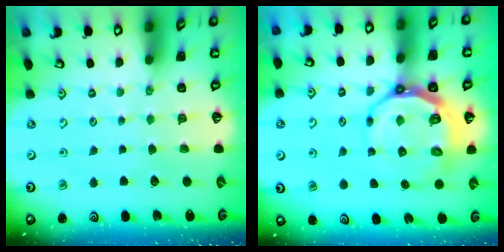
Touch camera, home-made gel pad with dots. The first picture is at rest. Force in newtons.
{"total": 9.7, "press": 8.9, "slide": 3.9}